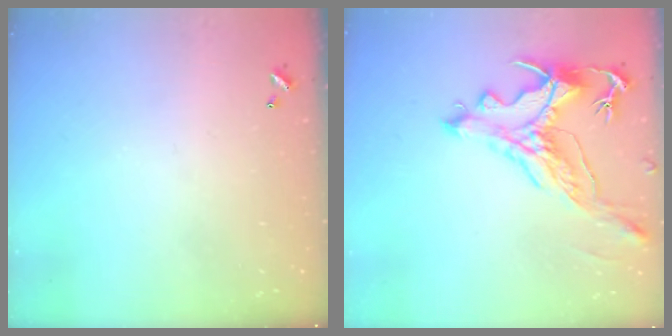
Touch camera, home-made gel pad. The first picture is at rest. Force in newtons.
{"total": 2.5, "press": 2.2, "slide": 1.2}